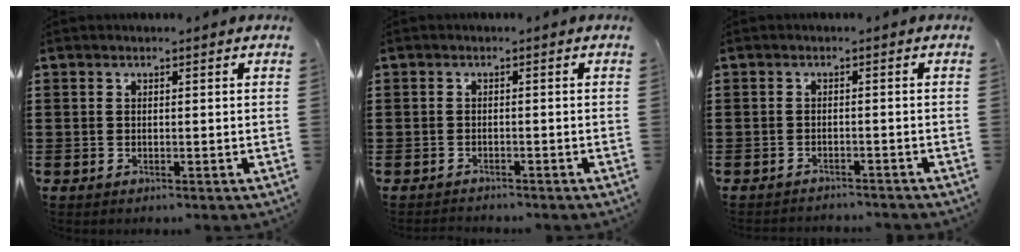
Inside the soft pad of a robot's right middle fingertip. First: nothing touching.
{"total": 1.2, "force": [-1.2, 0.1, -0.2], "torque": [0.000, 0.002, -0.026]}
{"total": 1.5, "force": [-1.5, -0.1, 0.0], "torque": [-0.006, 0.000, -0.031]}